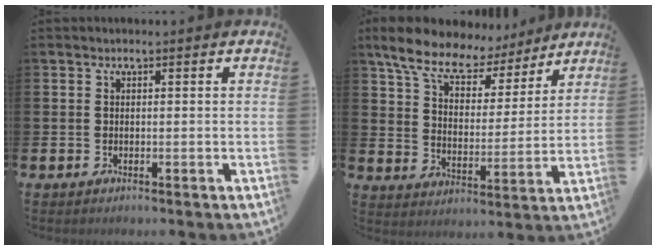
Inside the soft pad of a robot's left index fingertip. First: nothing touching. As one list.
[{"total": 9.8, "force": [8.6, 3.4, 3.4], "torque": [-0.097, -0.052, 0.150]}]